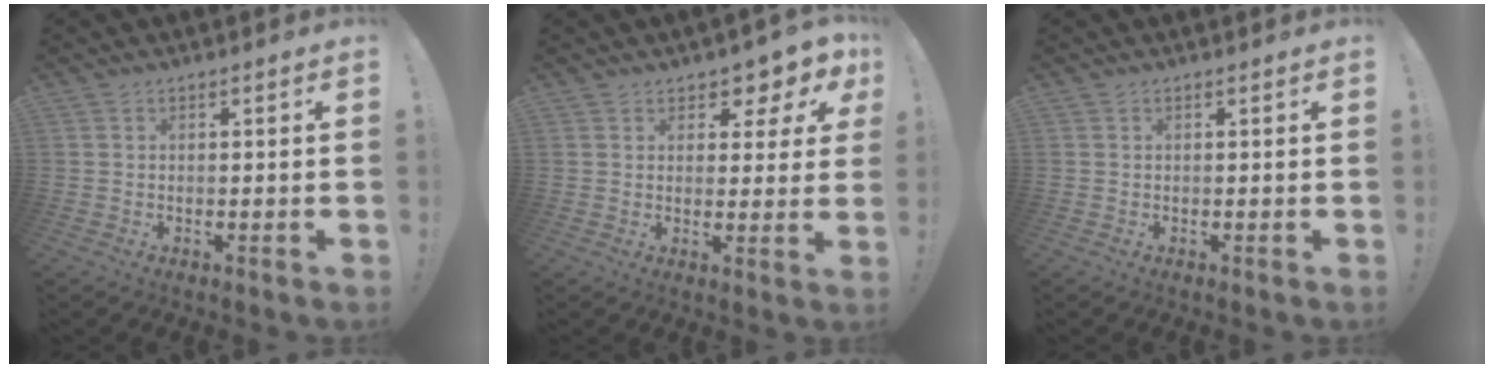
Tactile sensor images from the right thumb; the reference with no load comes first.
{"total": 5.0, "force": [3.4, 3.0, 2.2], "torque": [-0.017, -0.032, 0.057]}
{"total": 0.0}